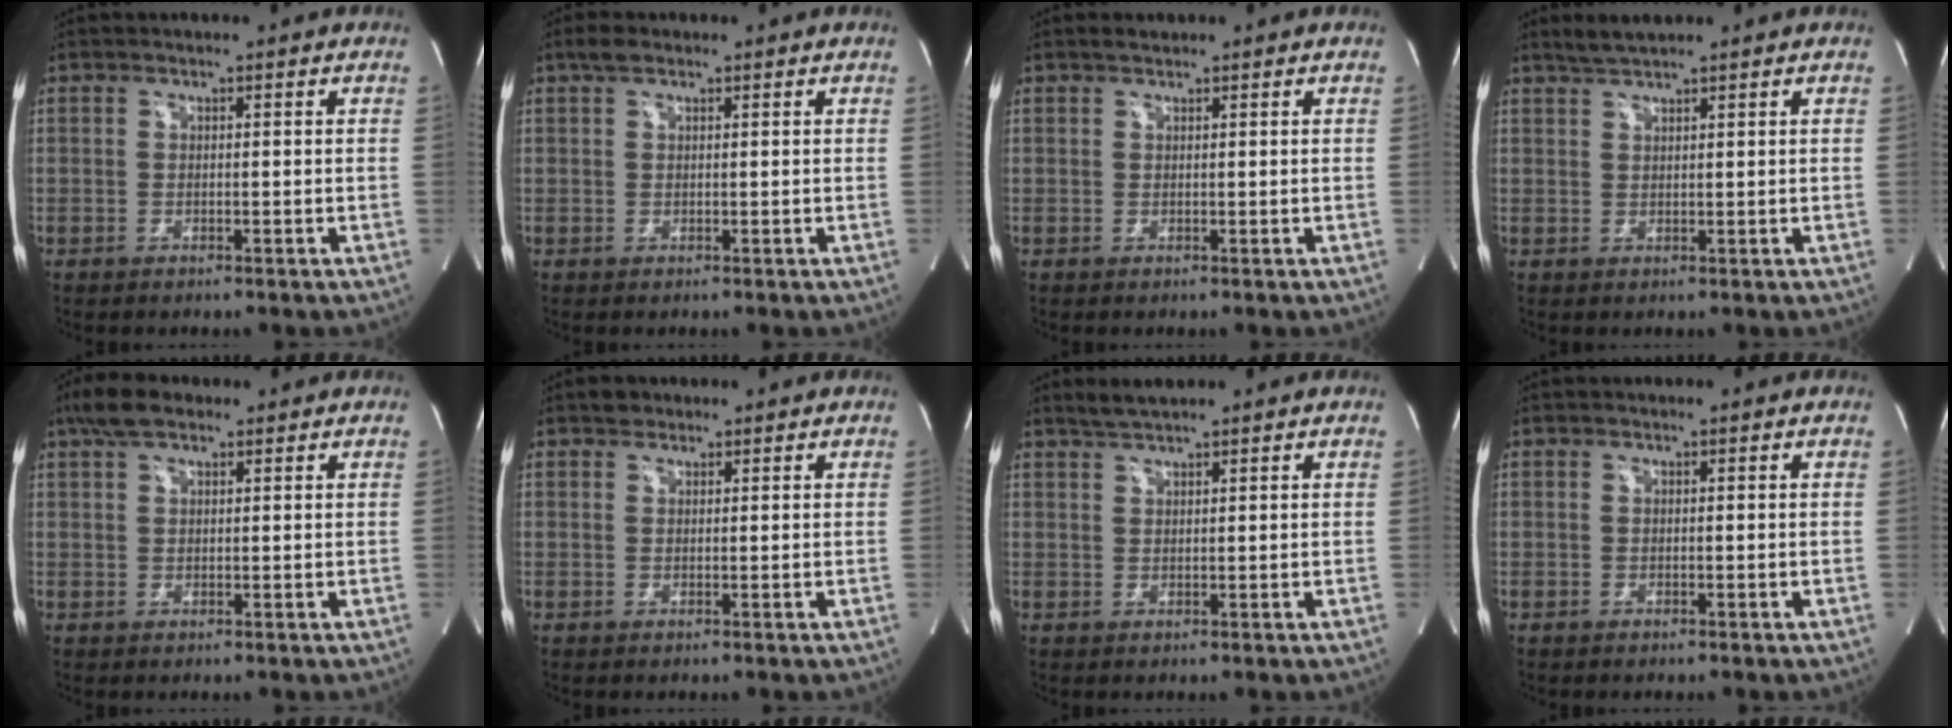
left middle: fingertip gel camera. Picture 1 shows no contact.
{"total": 1.8, "force": [1.2, 0.8, 1.0], "torque": [-0.027, 0.015, 0.023]}
{"total": 1.0, "force": [0.8, 0.3, 0.3], "torque": [-0.014, 0.008, 0.017]}
{"total": 2.6, "force": [2.4, 0.0, 1.1], "torque": [-0.029, 0.009, 0.048]}
{"total": 4.8, "force": [3.3, 1.9, 2.9], "torque": [-0.066, 0.021, 0.063]}
{"total": 1.4, "force": [1.1, 0.9, 0.2], "torque": [-0.005, 0.005, 0.015]}
{"total": 2.5, "force": [2.3, 0.0, 1.0], "torque": [-0.027, 0.009, 0.045]}
{"total": 0.0}